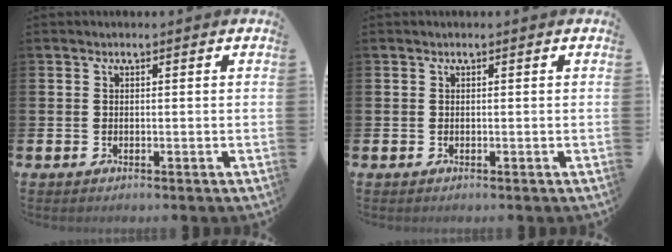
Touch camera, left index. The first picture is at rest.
{"total": 0.0}